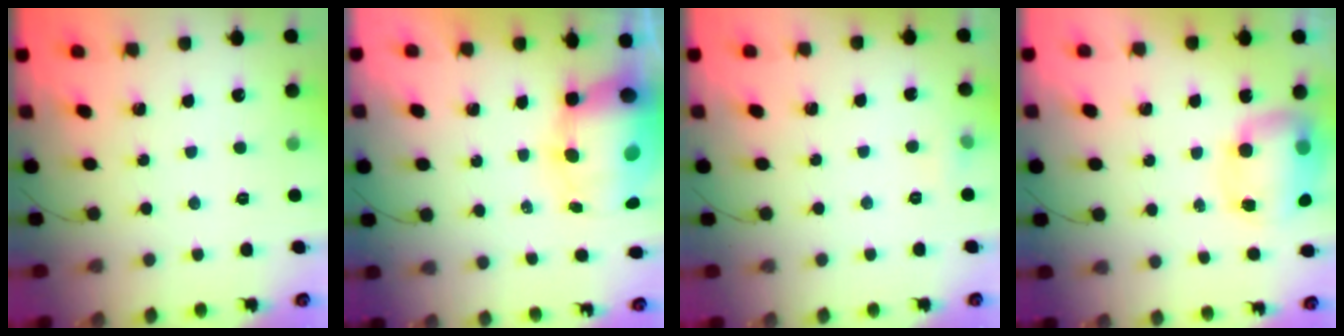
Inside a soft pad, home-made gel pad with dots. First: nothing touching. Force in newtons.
{"total": 14.4, "press": 14.0, "slide": 3.7}
{"total": 4.1, "press": 3.9, "slide": 1.2}
{"total": 10.8, "press": 10.5, "slide": 2.6}